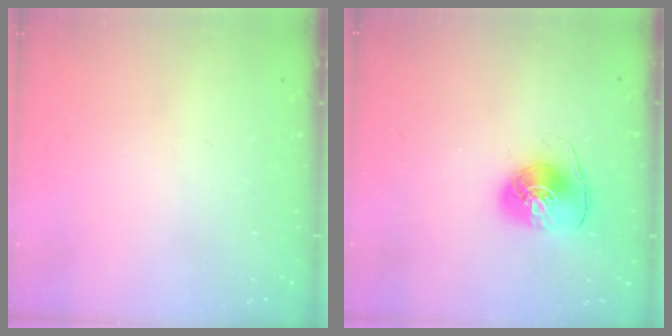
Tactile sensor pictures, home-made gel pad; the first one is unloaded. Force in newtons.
{"total": 8.8, "press": 8.7, "slide": 0.7}